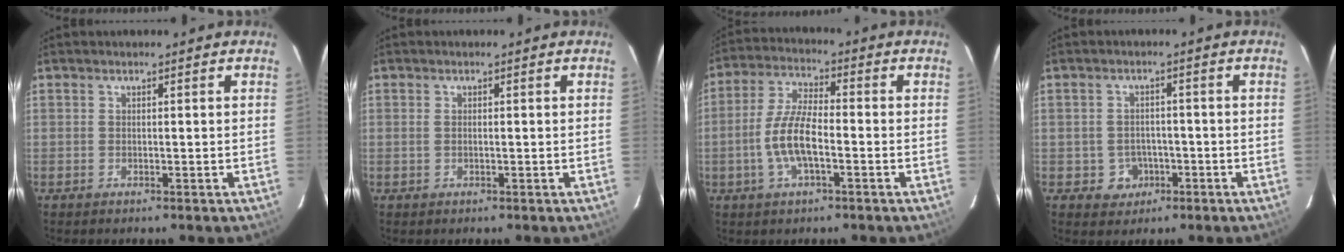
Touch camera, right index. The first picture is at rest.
{"total": 0.7, "force": [0.0, 0.4, 0.6], "torque": [-0.016, 0.001, -0.001]}
{"total": 8.9, "force": [-2.7, 3.0, 8.0], "torque": [-0.167, 0.003, -0.051]}
{"total": 4.4, "force": [-1.6, 4.1, 0.8], "torque": [-0.028, 0.013, -0.011]}